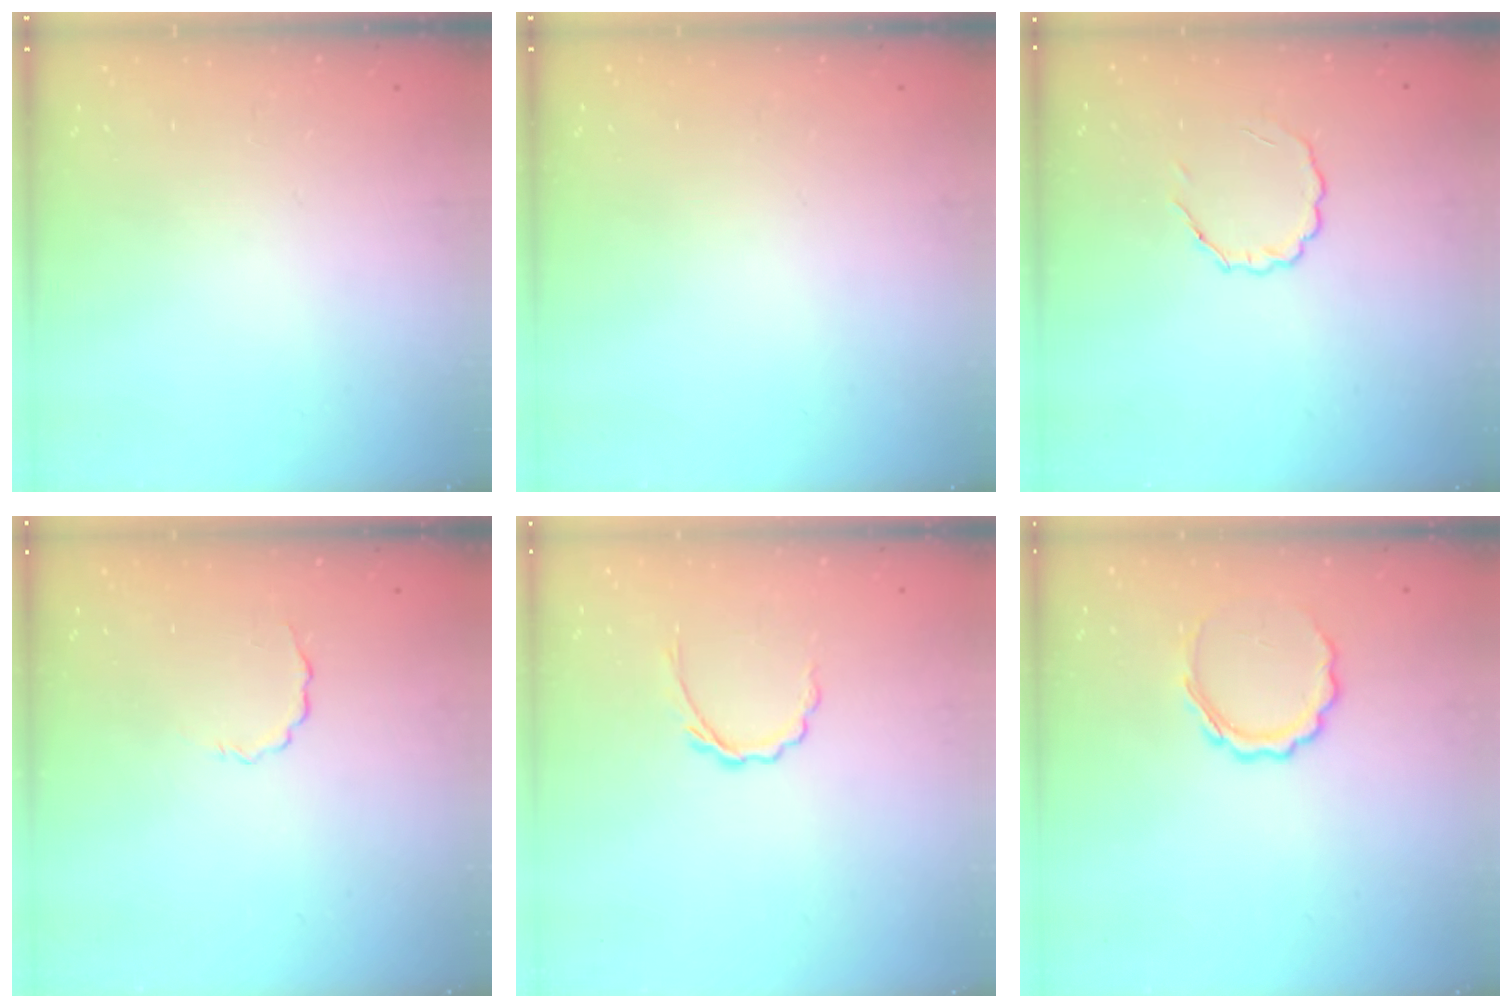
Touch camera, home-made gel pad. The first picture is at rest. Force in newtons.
{"total": 0.0}
{"total": 4.6, "press": 4.5, "slide": 1.0}
{"total": 2.6, "press": 2.5, "slide": 0.8}
{"total": 3.9, "press": 3.7, "slide": 1.2}
{"total": 7.6, "press": 7.4, "slide": 1.6}